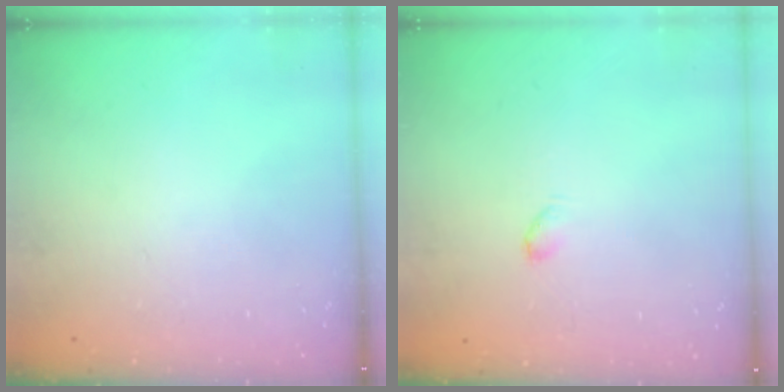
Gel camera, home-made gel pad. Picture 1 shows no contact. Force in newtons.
{"total": 2.2, "press": 2.2, "slide": 0.4}